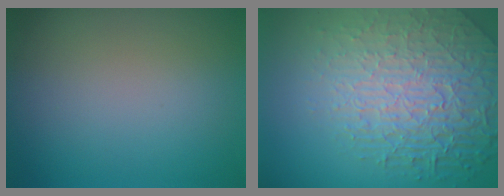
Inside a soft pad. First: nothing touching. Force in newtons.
{"total": 8.7, "press": 6.0, "slide": 6.3}